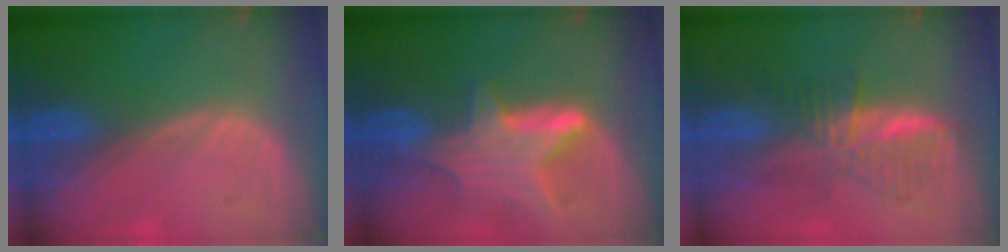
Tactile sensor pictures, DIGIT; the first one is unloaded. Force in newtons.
{"total": 6.8, "press": 6.6, "slide": 1.7}
{"total": 6.0, "press": 6.0, "slide": 0.1}